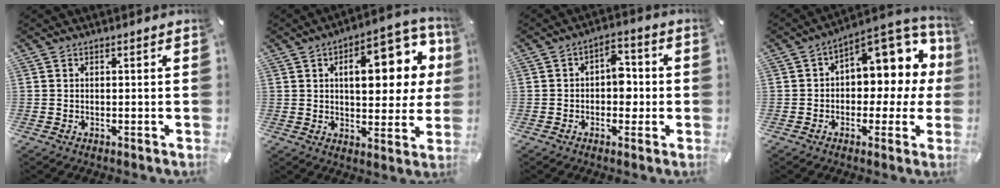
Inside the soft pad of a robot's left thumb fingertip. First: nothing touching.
{"total": 18.0, "force": [5.6, 9.1, 14.5], "torque": [-0.191, -0.019, 0.085]}
{"total": 6.7, "force": [-0.5, 4.7, 4.7], "torque": [-0.056, 0.006, -0.016]}
{"total": 12.1, "force": [4.3, 7.5, 8.4], "torque": [-0.095, -0.042, 0.072]}